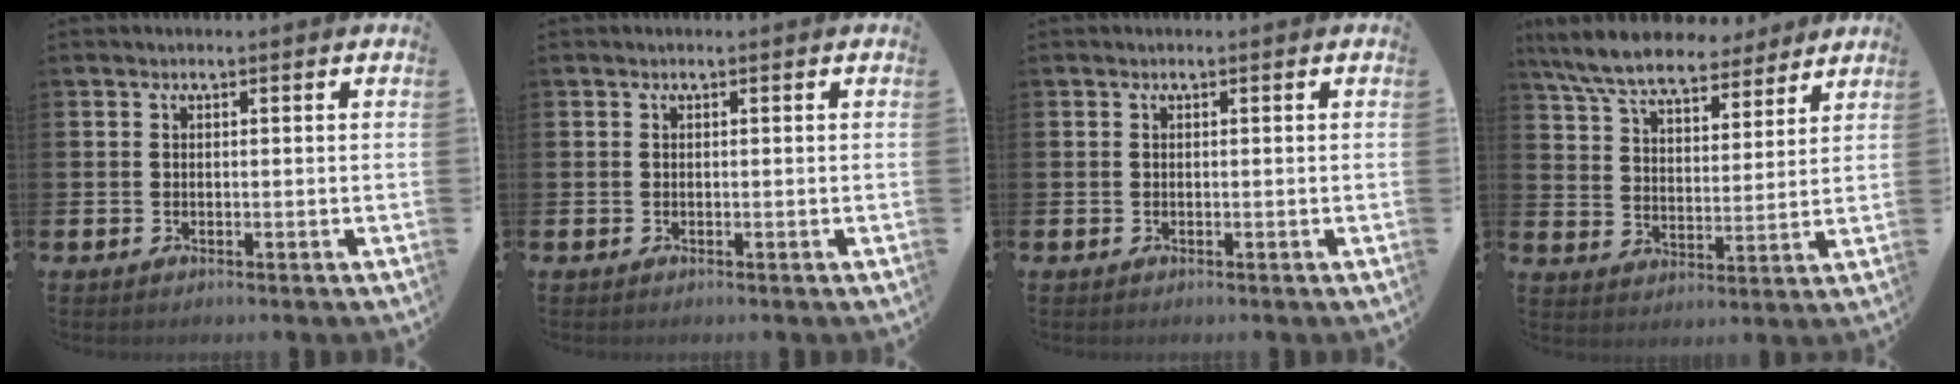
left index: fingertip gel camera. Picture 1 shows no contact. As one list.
[{"total": 0.0}, {"total": 0.0}, {"total": 8.5, "force": [7.8, 2.1, 2.8], "torque": [-0.088, -0.040, 0.140]}]